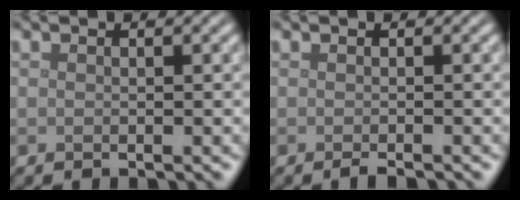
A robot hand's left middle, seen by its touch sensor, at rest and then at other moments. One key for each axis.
{"total": 0.7, "fx": -0.5, "fy": 0.1, "fz": 0.5, "tx": -0.008, "ty": 0.000, "tz": -0.010}